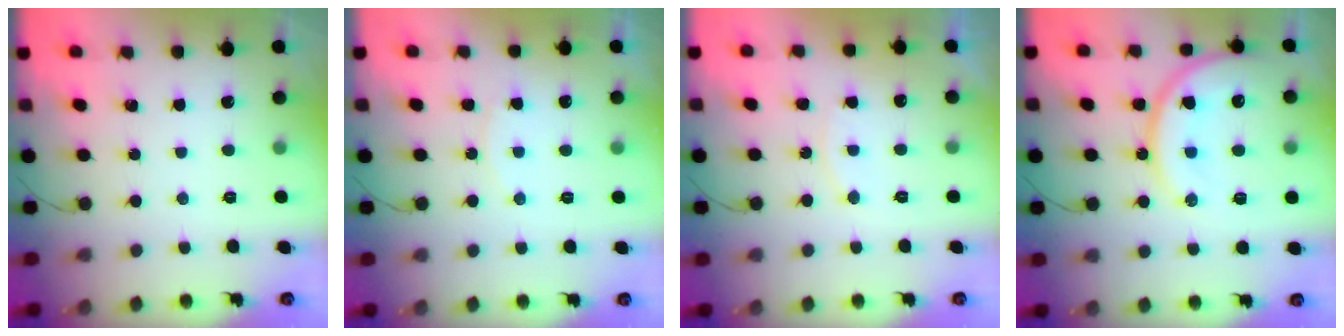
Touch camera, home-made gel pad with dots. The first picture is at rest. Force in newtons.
{"total": 4.9, "press": 4.8, "slide": 0.5}
{"total": 6.8, "press": 6.8, "slide": 0.6}
{"total": 17.2, "press": 17.2, "slide": 1.6}